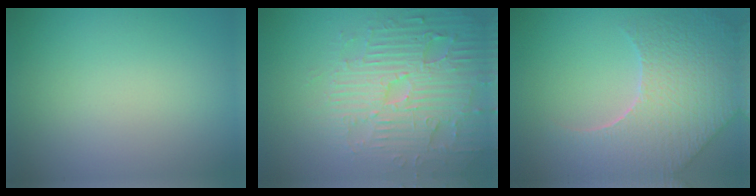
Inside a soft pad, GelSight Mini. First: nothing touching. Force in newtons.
{"total": 5.4, "press": 5.3, "slide": 1.3}
{"total": 8.9, "press": 6.4, "slide": 6.2}